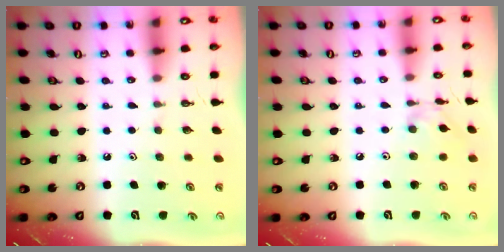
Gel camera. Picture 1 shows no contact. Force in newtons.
{"total": 2.4, "press": 2.4, "slide": 0.2}